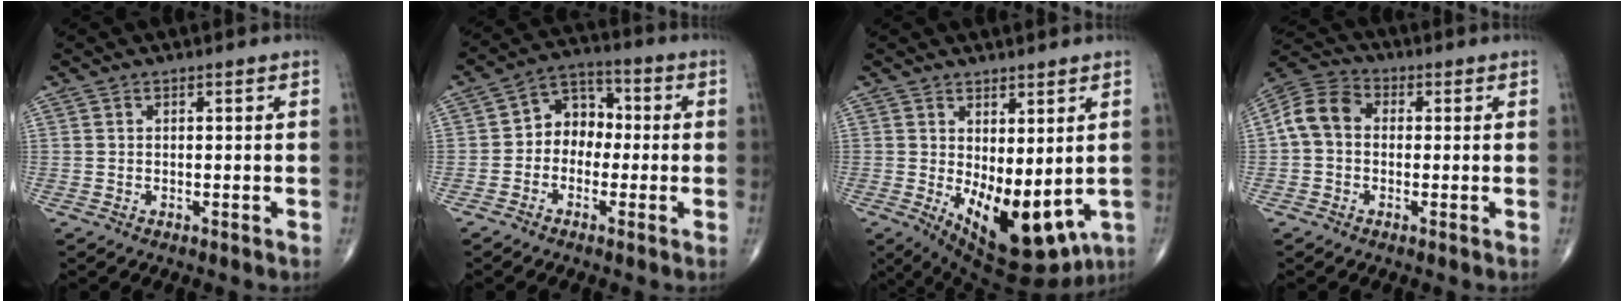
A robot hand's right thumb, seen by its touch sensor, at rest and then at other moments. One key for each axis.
{"total": 7.6, "fx": -0.9, "fy": 6.1, "fz": 4.5, "tx": -0.033, "ty": 0.035, "tz": -0.036}
{"total": 14.3, "fx": -1.7, "fy": 6.8, "fz": 12.5, "tx": -0.172, "ty": -0.027, "tz": 0.001}
{"total": 8.4, "fx": 0.1, "fy": 6.5, "fz": 5.3, "tx": -0.095, "ty": 0.029, "tz": -0.012}